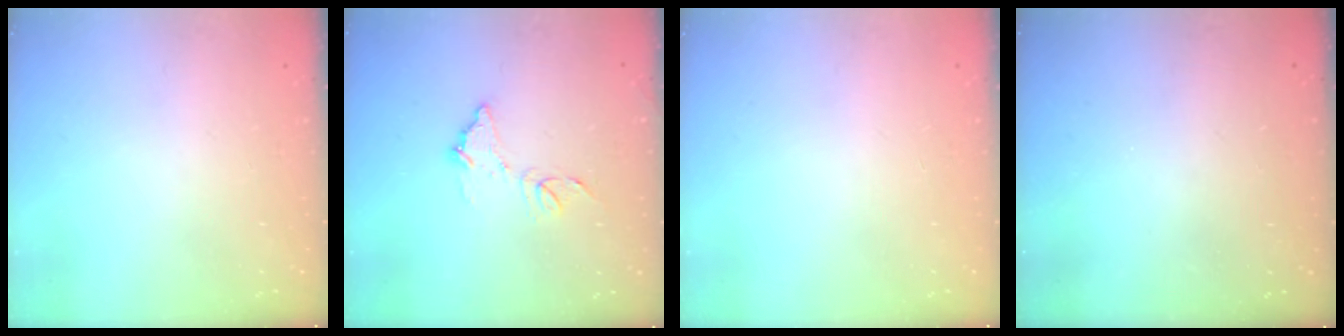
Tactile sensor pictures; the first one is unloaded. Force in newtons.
{"total": 9.3, "press": 9.3, "slide": 0.6}
{"total": 0.0}
{"total": 3.2, "press": 3.2, "slide": 0.1}